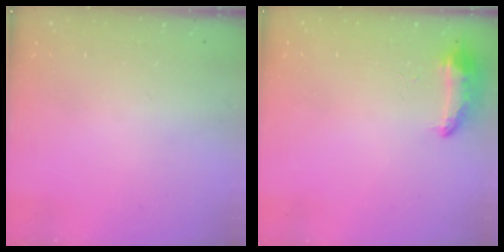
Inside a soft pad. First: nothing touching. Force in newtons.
{"total": 8.4, "press": 8.4, "slide": 0.4}